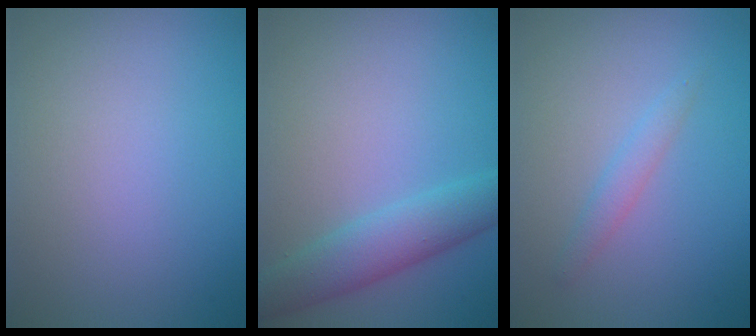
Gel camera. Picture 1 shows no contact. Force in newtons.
{"total": 4.0, "press": 4.0, "slide": 0.2}
{"total": 1.3, "press": 1.3, "slide": 0.0}